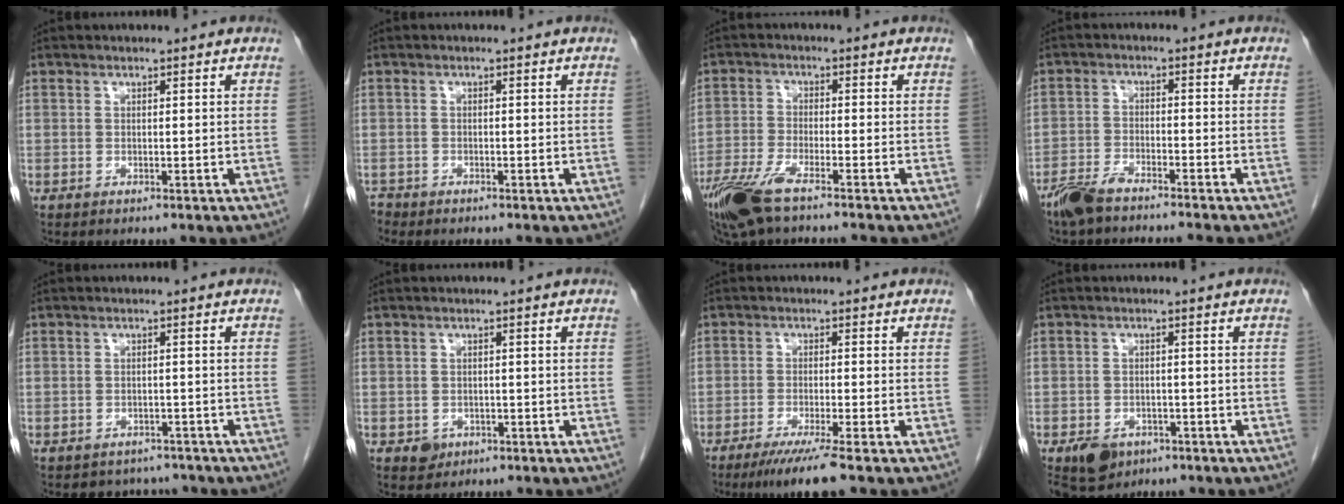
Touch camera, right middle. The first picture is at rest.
{"total": 1.3, "force": [-1.2, 0.4, -0.2], "torque": [0.001, -0.003, -0.023]}
{"total": 8.0, "force": [-5.9, 0.7, 5.3], "torque": [-0.106, -0.018, -0.114]}
{"total": 5.6, "force": [-4.9, 0.2, 2.5], "torque": [-0.047, -0.016, -0.093]}
{"total": 4.3, "force": [-3.8, 2.1, 0.0], "torque": [-0.001, 0.009, -0.046]}
{"total": 2.1, "force": [-1.0, 1.7, 0.6], "torque": [-0.007, 0.004, -0.008]}
{"total": 6.1, "force": [-4.3, -0.7, 4.2], "torque": [-0.072, -0.020, -0.075]}
{"total": 5.0, "force": [-3.0, 3.5, 2.0], "torque": [-0.034, 0.000, -0.040]}